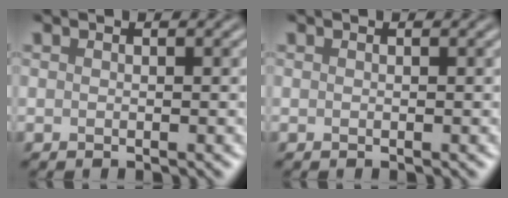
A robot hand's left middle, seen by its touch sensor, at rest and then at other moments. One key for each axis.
{"total": 0.0}